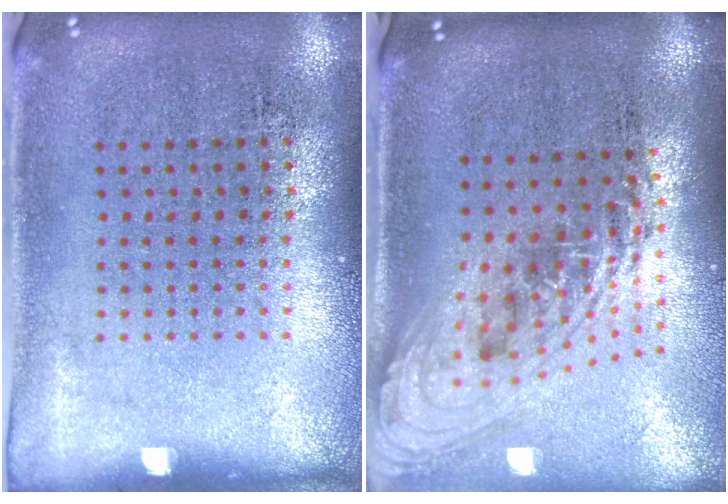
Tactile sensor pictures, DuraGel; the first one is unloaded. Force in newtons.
{"total": 2.2, "press": 1.6, "slide": 1.6}